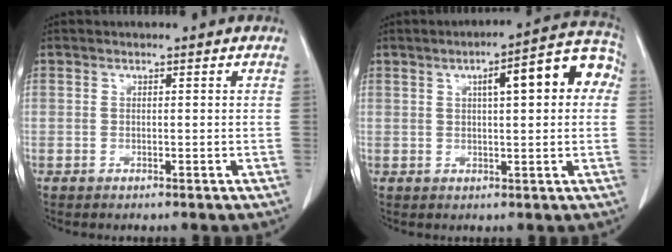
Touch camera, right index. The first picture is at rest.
{"total": 10.8, "force": [2.7, 2.4, 10.2], "torque": [-0.132, 0.036, 0.029]}